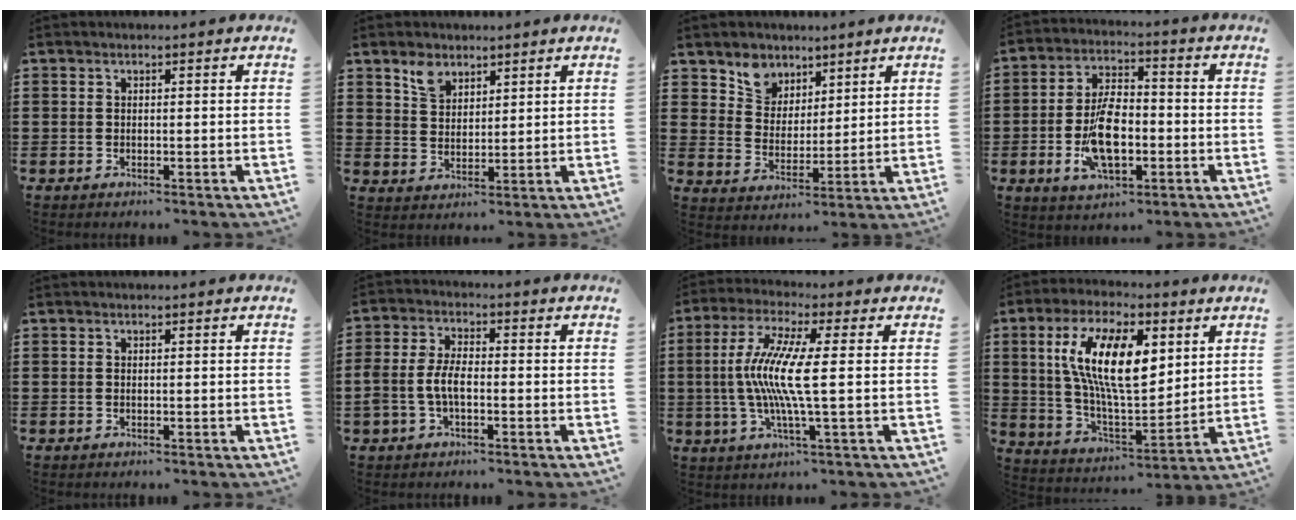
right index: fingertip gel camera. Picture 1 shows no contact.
{"total": 4.0, "force": [3.0, 2.4, 1.3], "torque": [-0.028, 0.004, 0.056]}
{"total": 6.1, "force": [4.4, 4.1, 0.4], "torque": [-0.041, -0.003, 0.084]}
{"total": 10.0, "force": [-2.2, 5.1, 8.3], "torque": [-0.165, 0.001, -0.040]}
{"total": 0.0}
{"total": 4.8, "force": [-1.3, 2.5, 3.9], "torque": [-0.097, -0.003, -0.030]}
{"total": 9.8, "force": [-0.3, 0.4, 9.8], "torque": [-0.210, -0.020, -0.017]}
{"total": 14.7, "force": [5.3, 6.0, 12.3], "torque": [-0.240, 0.006, 0.096]}